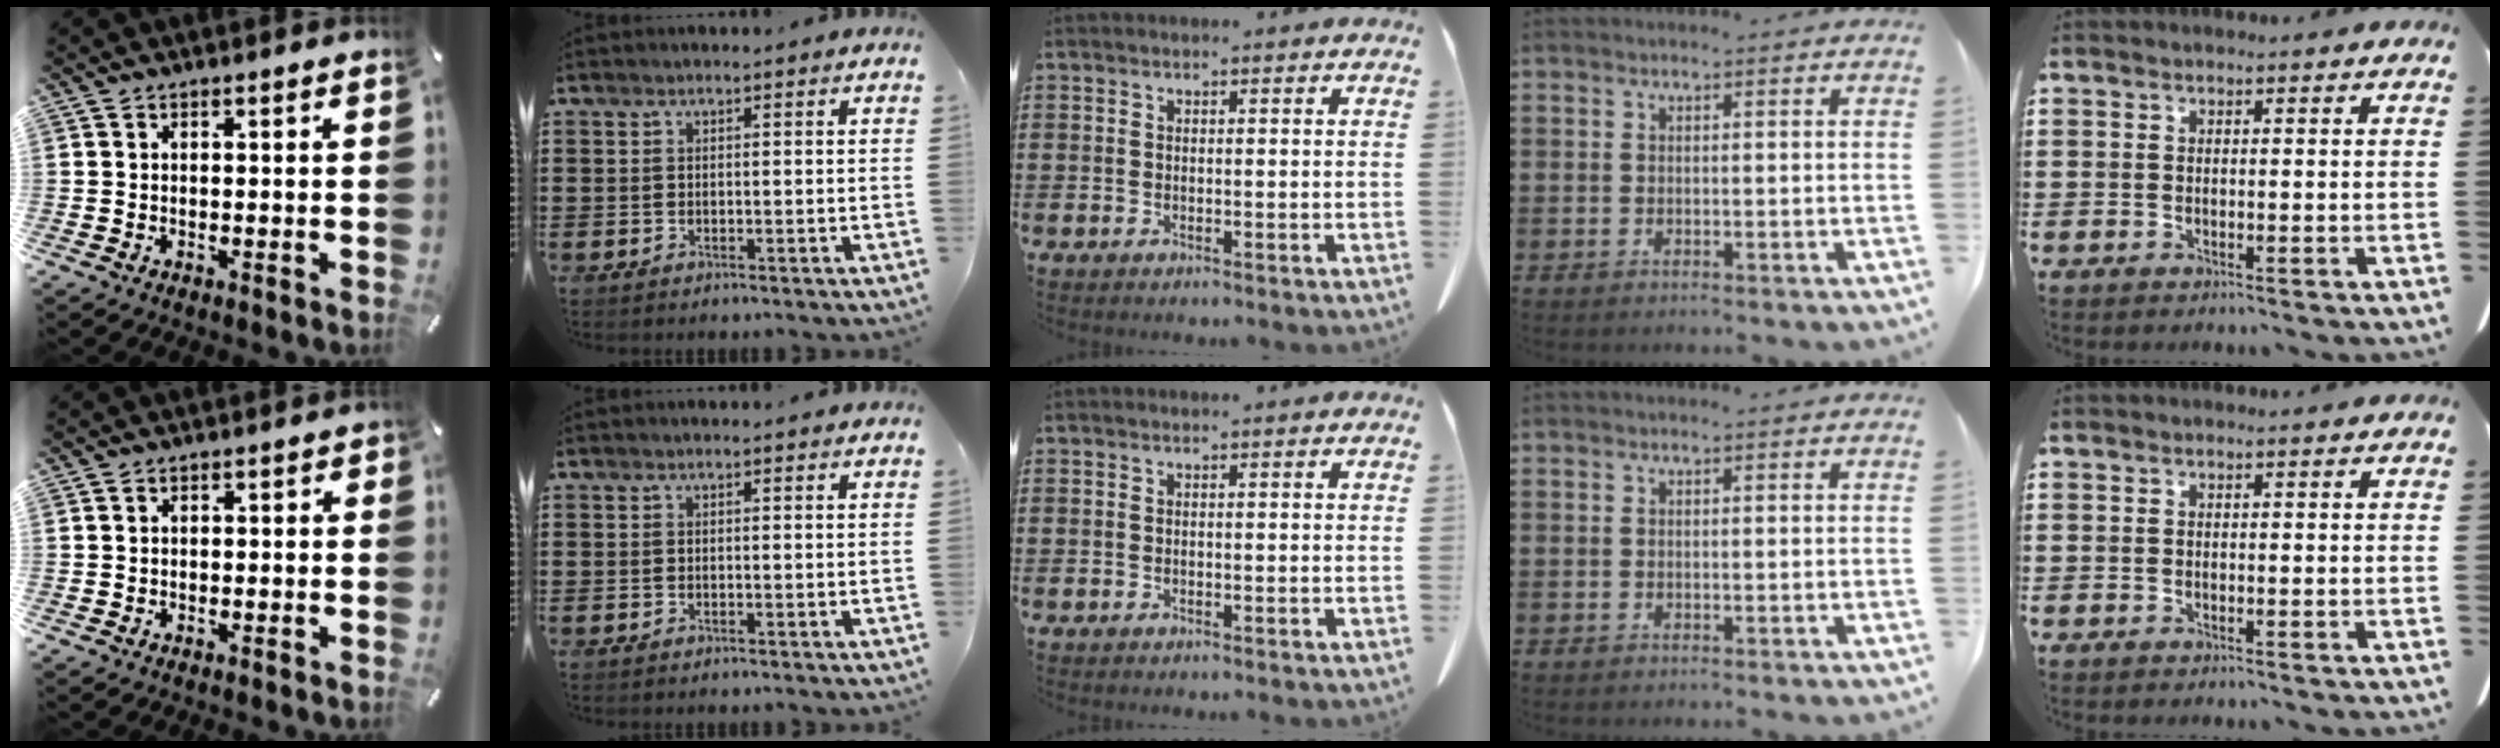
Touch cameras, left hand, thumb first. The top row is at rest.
{"thumb": {"total": 1.6, "force": [-1.1, 0.9, 0.7], "torque": [-0.013, 0.007, -0.023]}}